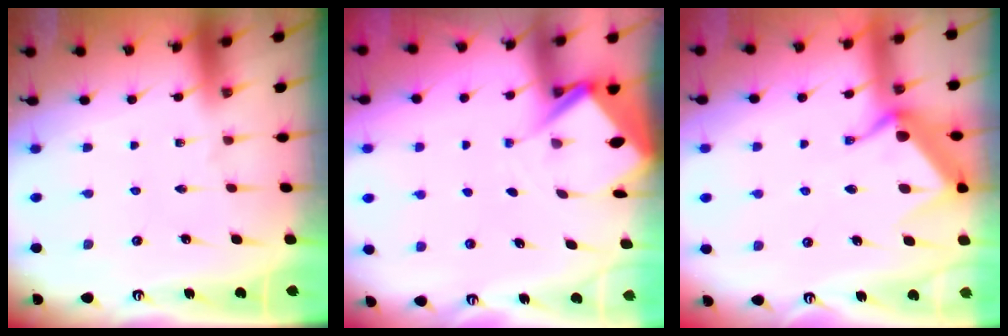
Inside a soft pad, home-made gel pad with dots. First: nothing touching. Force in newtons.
{"total": 4.6, "press": 4.6, "slide": 0.4}
{"total": 9.7, "press": 9.7, "slide": 0.7}